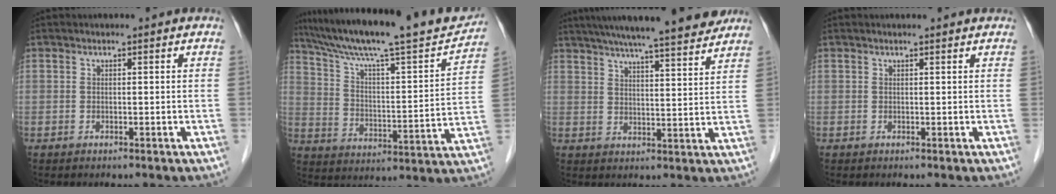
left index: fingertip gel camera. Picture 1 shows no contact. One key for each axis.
{"total": 22.6, "fx": 19.7, "fy": 1.5, "fz": 11.1, "tx": -0.187, "ty": -0.008, "tz": 0.293}
{"total": 19.0, "fx": 16.6, "fy": 1.1, "fz": 9.2, "tx": -0.150, "ty": 0.016, "tz": 0.229}
{"total": 1.8, "fx": 1.7, "fy": 0.0, "fz": 0.5, "tx": -0.011, "ty": 0.007, "tz": 0.020}